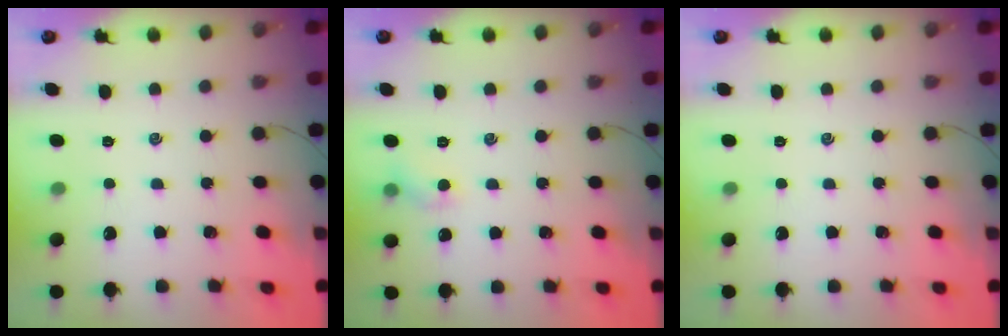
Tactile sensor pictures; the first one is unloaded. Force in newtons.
{"total": 5.3, "press": 5.2, "slide": 1.0}
{"total": 0.0}